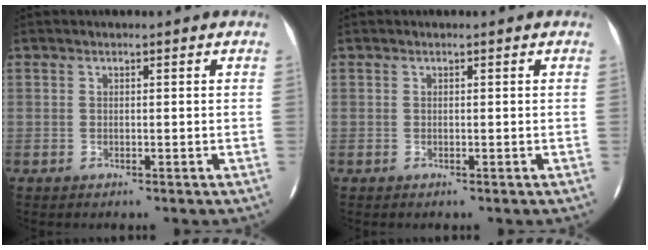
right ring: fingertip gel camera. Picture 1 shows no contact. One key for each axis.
{"total": 0.0}